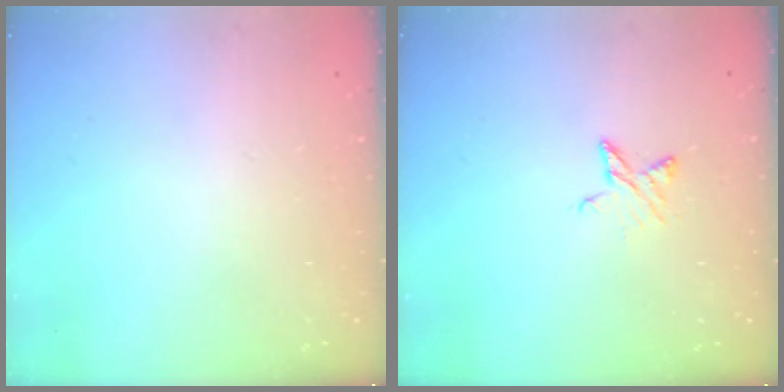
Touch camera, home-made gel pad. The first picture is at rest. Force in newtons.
{"total": 5.7, "press": 5.7, "slide": 0.4}